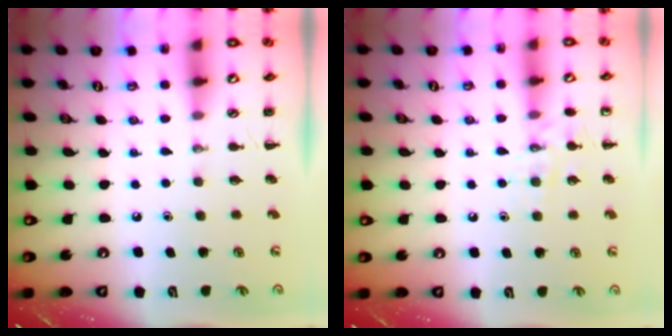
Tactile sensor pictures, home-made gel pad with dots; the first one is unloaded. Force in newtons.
{"total": 8.2, "press": 8.1, "slide": 1.4}